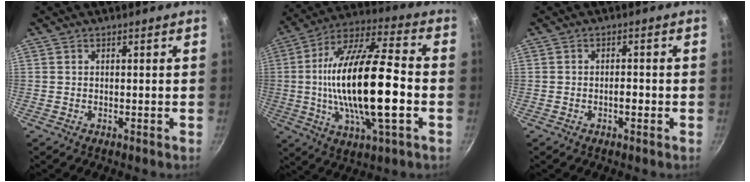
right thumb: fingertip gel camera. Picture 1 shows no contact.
{"total": 23.9, "force": [-2.6, 7.9, 22.4], "torque": [-0.407, 0.022, -0.052]}
{"total": 1.8, "force": [-0.7, 0.9, 1.4], "torque": [-0.016, 0.010, -0.013]}